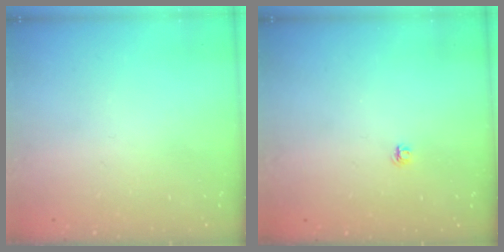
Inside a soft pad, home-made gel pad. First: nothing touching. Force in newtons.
{"total": 4.1, "press": 4.1, "slide": 0.5}